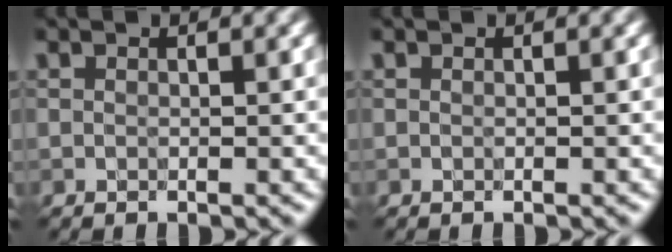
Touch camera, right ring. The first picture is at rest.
{"total": 0.0}